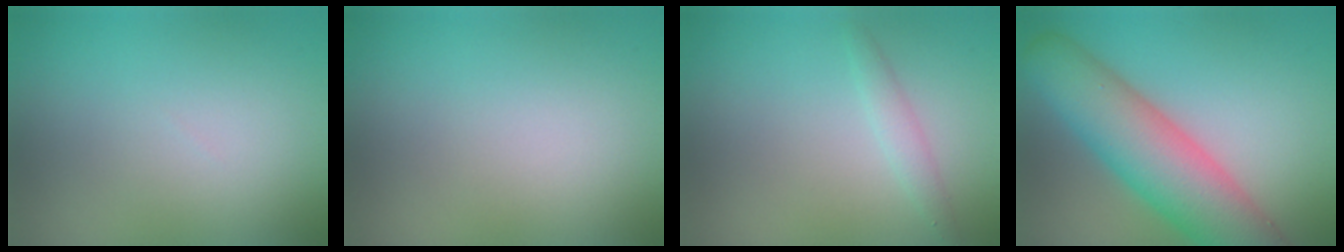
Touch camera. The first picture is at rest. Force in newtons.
{"total": 0.0}
{"total": 1.4, "press": 1.4, "slide": 0.1}
{"total": 9.9, "press": 9.9, "slide": 0.6}